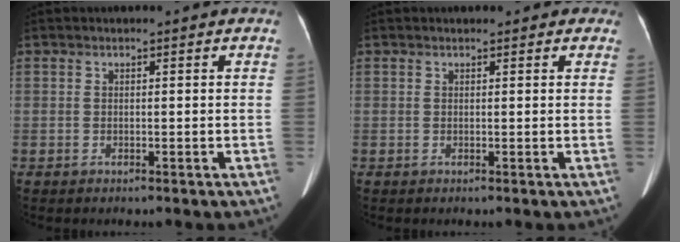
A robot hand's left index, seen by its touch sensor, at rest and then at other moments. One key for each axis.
{"total": 2.2, "fx": 1.7, "fy": 1.1, "fz": 0.8, "tx": -0.001, "ty": 0.014, "tz": 0.011}